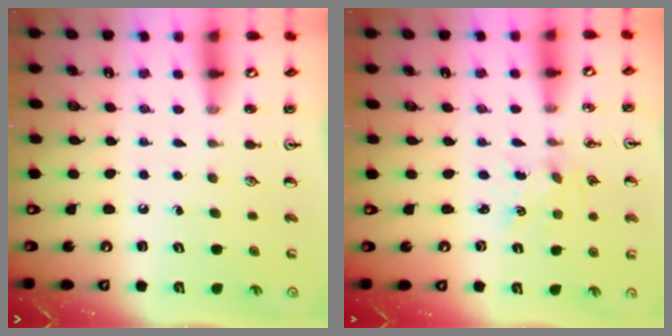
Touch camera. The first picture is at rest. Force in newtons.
{"total": 2.3, "press": 2.3, "slide": 0.3}